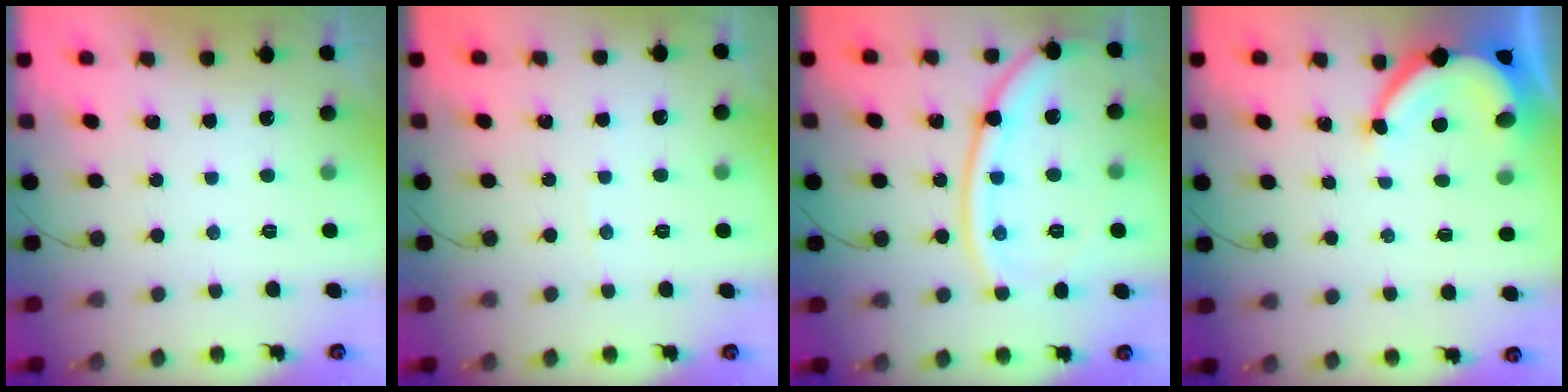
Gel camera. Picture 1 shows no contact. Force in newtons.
{"total": 1.6, "press": 1.6, "slide": 0.2}
{"total": 15.5, "press": 15.4, "slide": 1.7}
{"total": 7.4, "press": 7.3, "slide": 1.0}